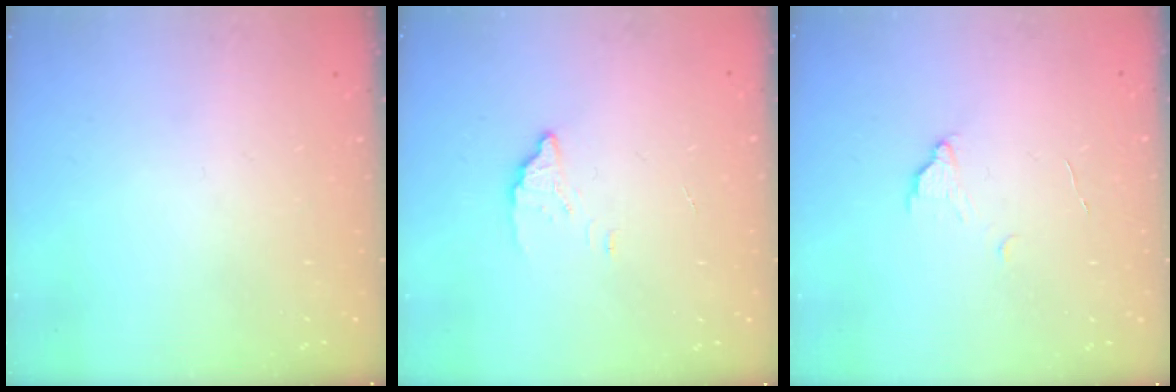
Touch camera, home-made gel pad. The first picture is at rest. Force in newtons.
{"total": 1.8, "press": 1.7, "slide": 0.1}
{"total": 3.4, "press": 3.4, "slide": 0.3}